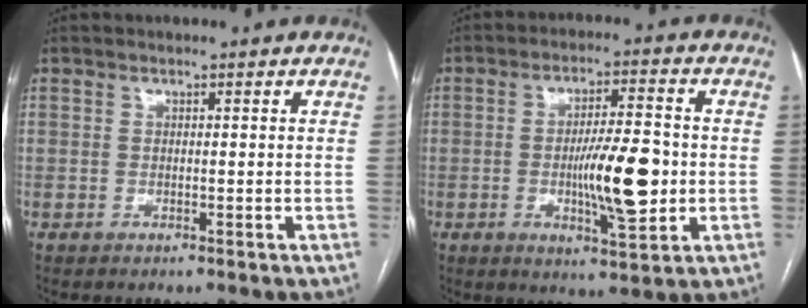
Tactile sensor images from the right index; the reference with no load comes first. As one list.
[{"total": 10.7, "force": [-1.5, 2.1, 10.4], "torque": [-0.175, -0.003, -0.022]}]